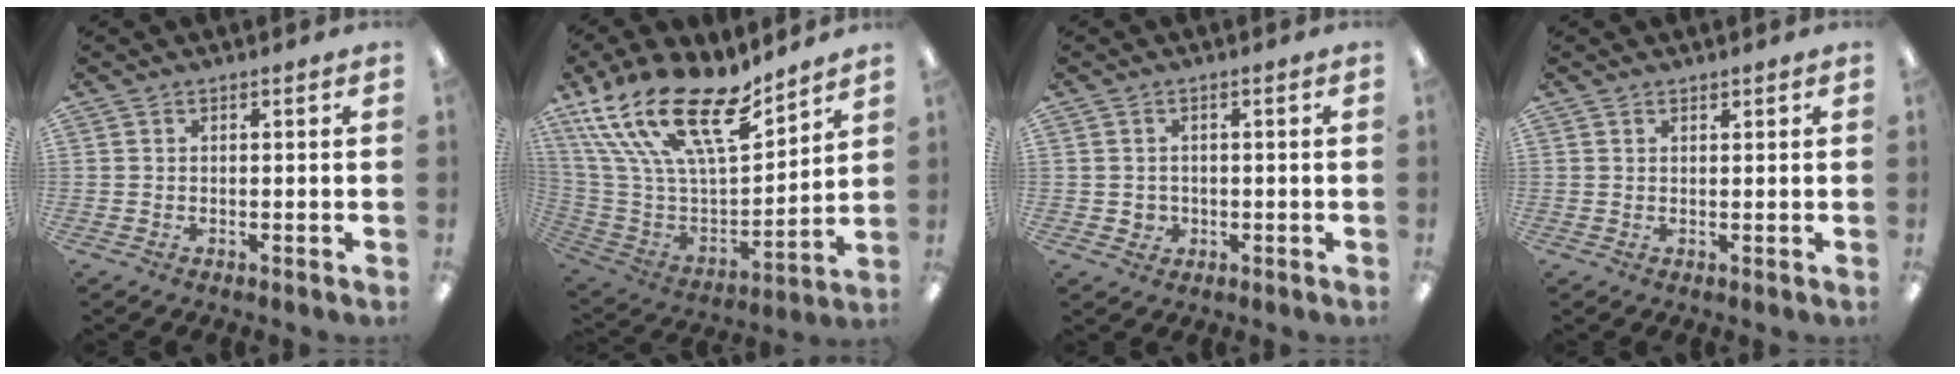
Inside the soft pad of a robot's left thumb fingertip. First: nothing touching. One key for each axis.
{"total": 24.0, "fx": 16.3, "fy": 8.8, "fz": 15.3, "tx": -0.308, "ty": -0.107, "tz": 0.289}
{"total": 2.3, "fx": 0.1, "fy": 2.2, "fz": 0.5, "tx": -0.012, "ty": 0.003, "tz": 0.001}
{"total": 1.0, "fx": 0.9, "fy": 0.4, "fz": 0.1, "tx": -0.002, "ty": 0.000, "tz": 0.018}